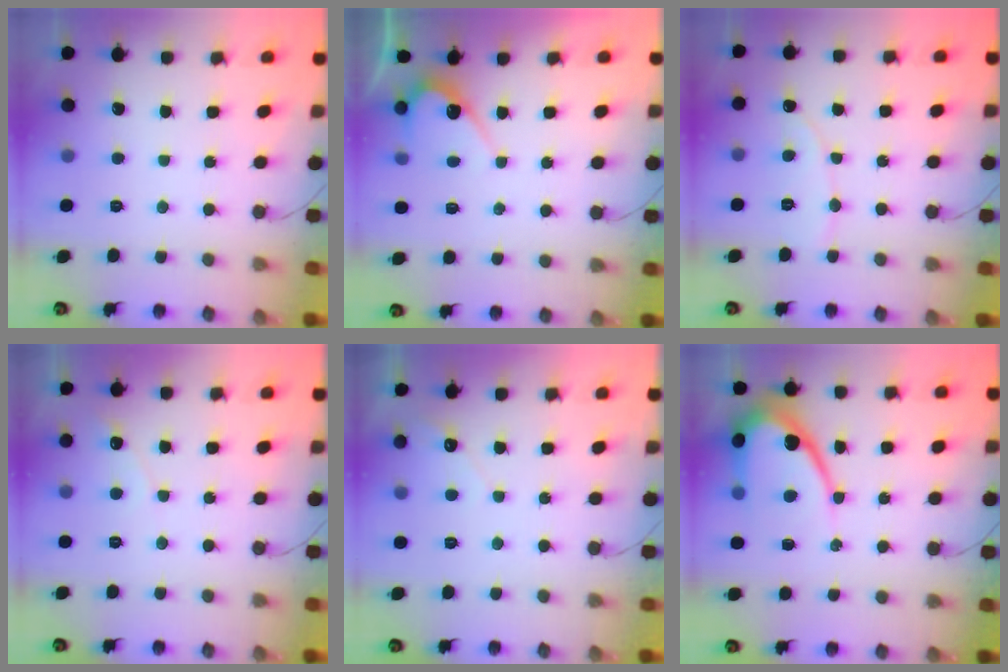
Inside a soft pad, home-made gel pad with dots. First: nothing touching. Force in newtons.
{"total": 6.7, "press": 6.7, "slide": 0.3}
{"total": 5.6, "press": 5.6, "slide": 0.4}
{"total": 3.6, "press": 3.6, "slide": 0.3}
{"total": 2.9, "press": 2.9, "slide": 0.1}
{"total": 10.8, "press": 10.8, "slide": 0.9}